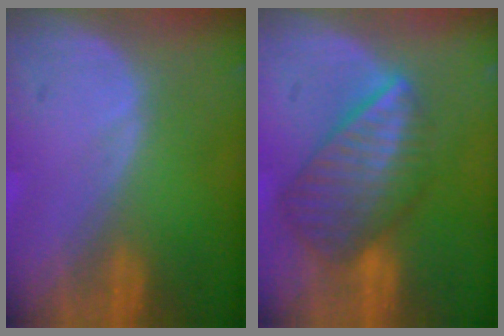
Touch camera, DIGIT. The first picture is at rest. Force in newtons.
{"total": 8.6, "press": 7.6, "slide": 4.0}